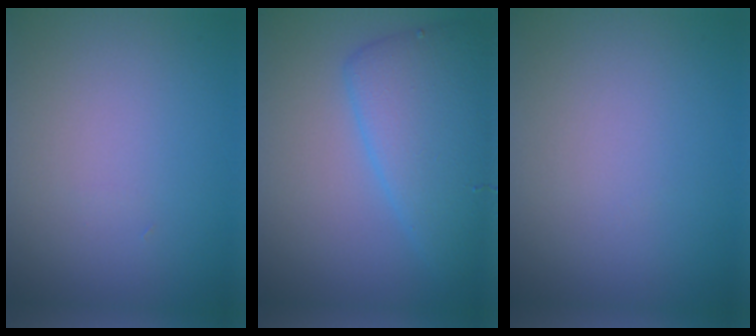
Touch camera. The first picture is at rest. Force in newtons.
{"total": 6.1, "press": 6.1, "slide": 0.4}
{"total": 0.0}